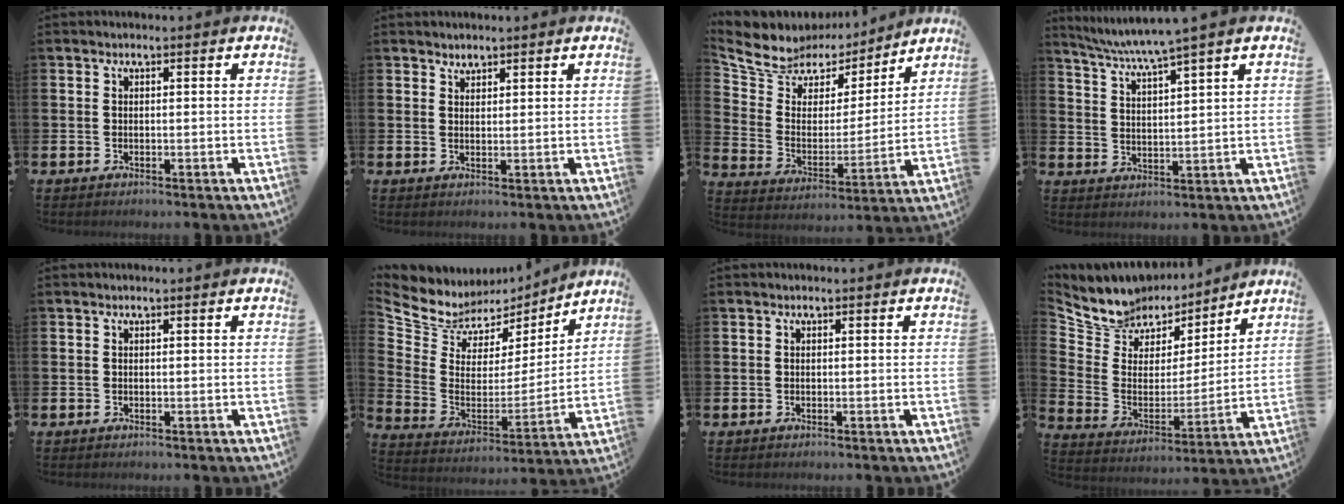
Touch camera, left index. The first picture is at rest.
{"total": 1.8, "force": [1.7, 0.6, -0.2], "torque": [0.008, -0.004, 0.032]}
{"total": 7.6, "force": [6.7, 3.4, 0.1], "torque": [-0.050, -0.055, 0.120]}
{"total": 4.9, "force": [4.4, -1.0, 1.8], "torque": [-0.055, -0.026, 0.077]}
{"total": 0.0}
{"total": 7.4, "force": [6.2, 4.0, 0.6], "torque": [-0.058, -0.047, 0.109]}
{"total": 0.0}
{"total": 8.7, "force": [8.0, 3.4, -0.6], "torque": [-0.046, -0.068, 0.145]}